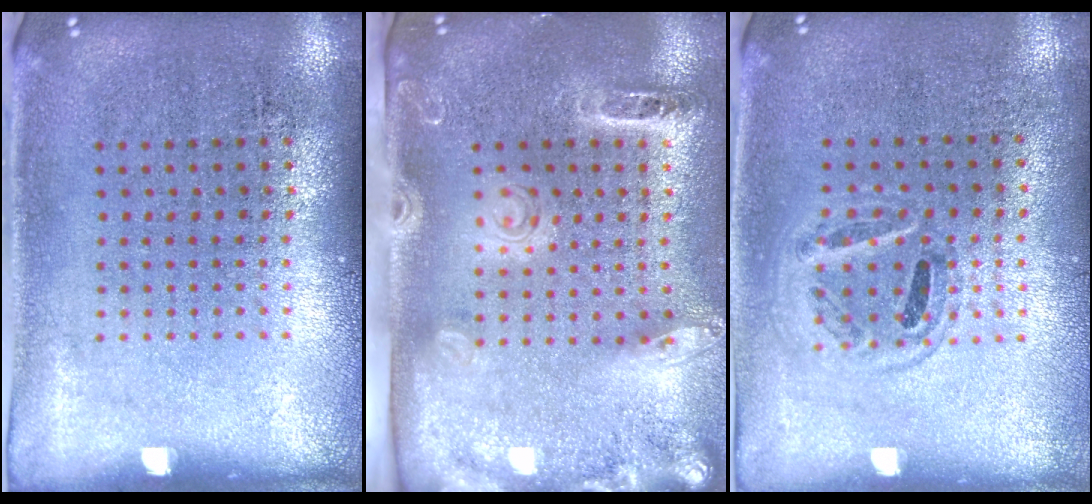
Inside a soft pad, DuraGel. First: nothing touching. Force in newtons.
{"total": 2.7, "press": 2.0, "slide": 1.8}
{"total": 0.9, "press": 0.9, "slide": 0.1}